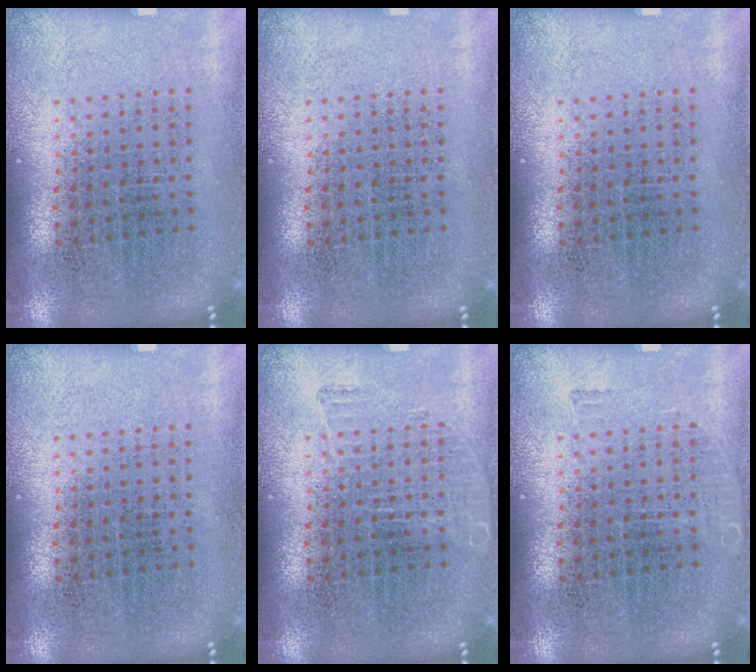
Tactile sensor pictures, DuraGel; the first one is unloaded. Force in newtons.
{"total": 0.0}
{"total": 0.0}
{"total": 0.0}
{"total": 0.8, "press": 0.8, "slide": 0.1}
{"total": 0.5, "press": 0.5, "slide": 0.1}